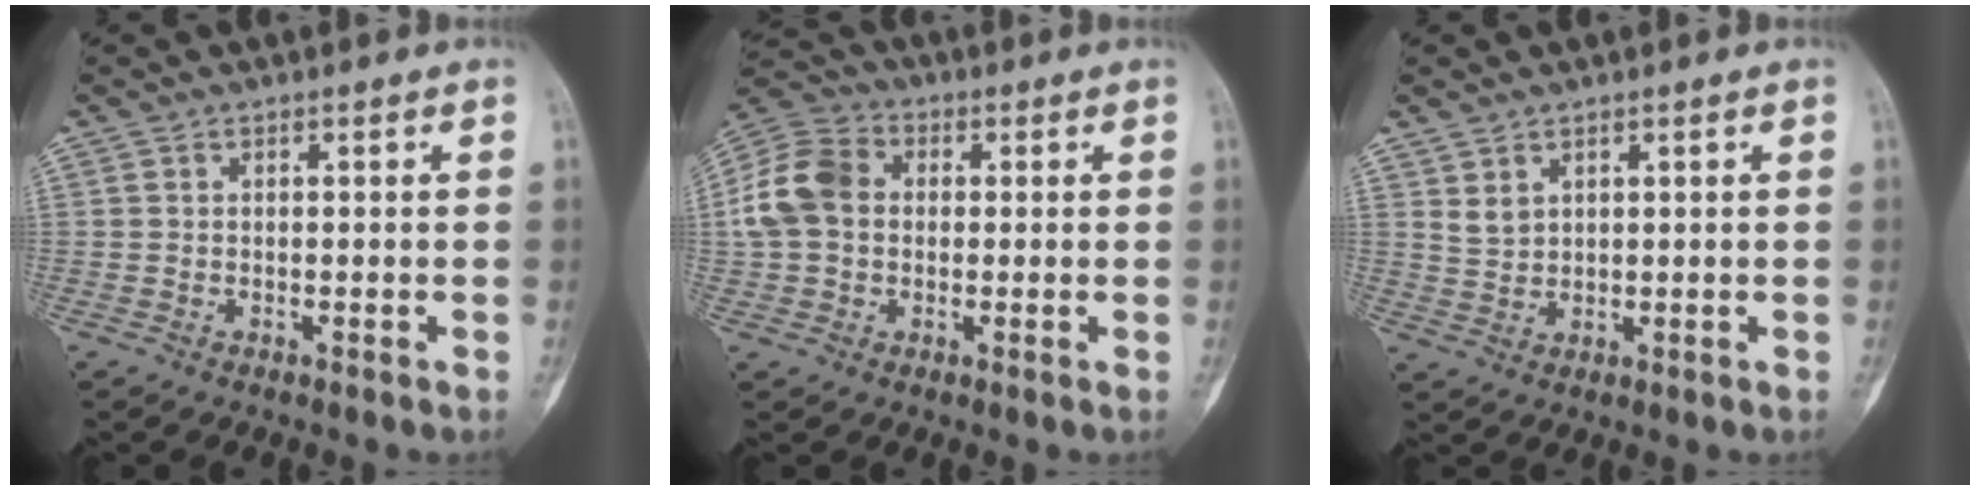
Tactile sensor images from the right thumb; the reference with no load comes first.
{"total": 10.7, "force": [0.7, 8.4, 6.7], "torque": [-0.129, 0.029, 0.004]}
{"total": 2.7, "force": [1.7, 1.7, 1.2], "torque": [-0.016, -0.014, 0.042]}